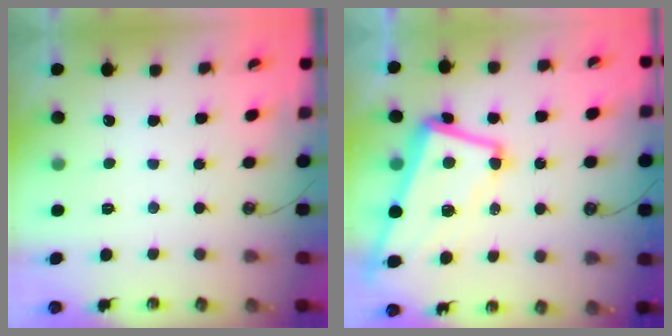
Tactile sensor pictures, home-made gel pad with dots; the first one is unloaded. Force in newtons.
{"total": 7.4, "press": 7.1, "slide": 2.2}